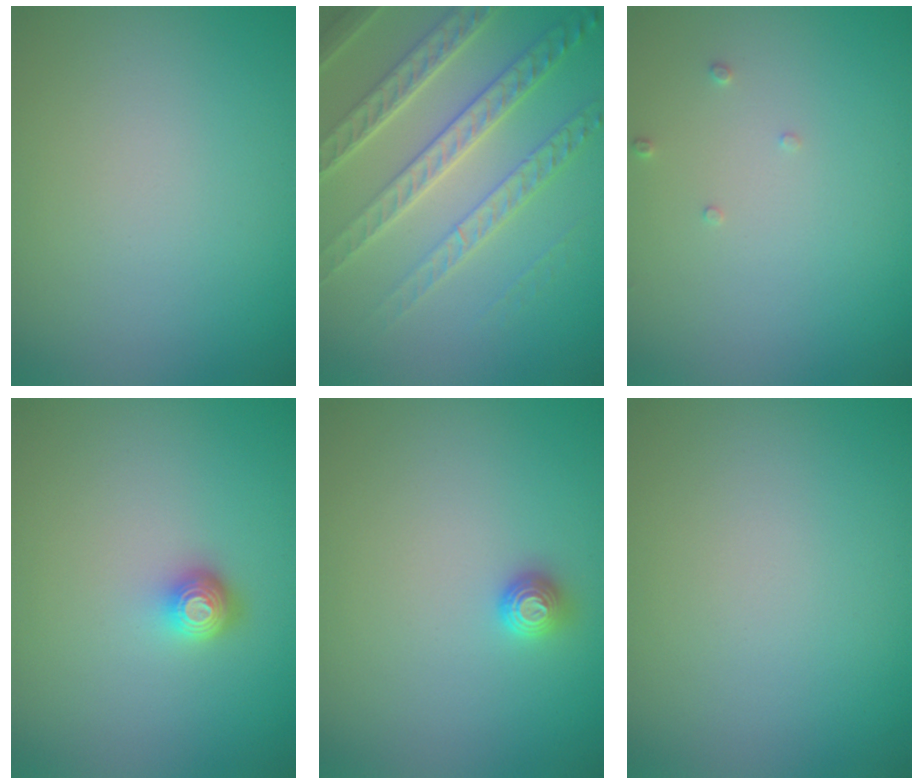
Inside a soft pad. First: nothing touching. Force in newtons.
{"total": 7.2, "press": 5.1, "slide": 5.1}
{"total": 0.7, "press": 0.7, "slide": 0.2}
{"total": 1.7, "press": 1.3, "slide": 1.2}
{"total": 1.1, "press": 1.1, "slide": 0.4}
{"total": 0.0}